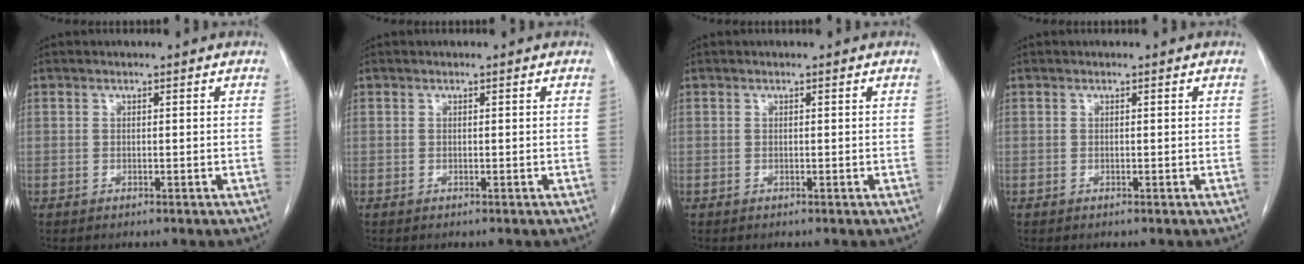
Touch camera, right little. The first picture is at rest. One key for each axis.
{"total": 0.0}
{"total": 0.0}
{"total": 0.0}